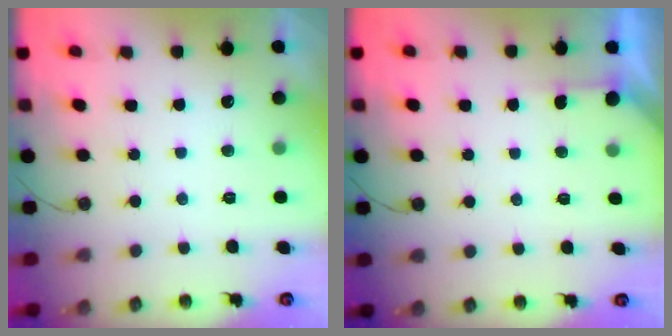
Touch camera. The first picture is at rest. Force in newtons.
{"total": 2.7, "press": 2.7, "slide": 0.3}